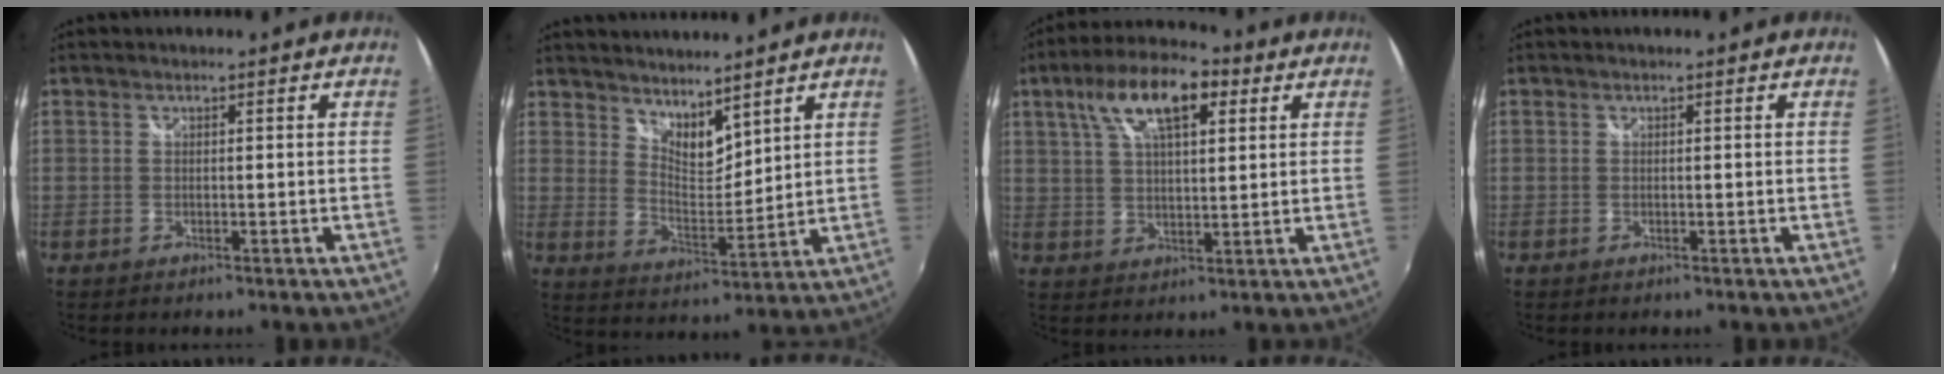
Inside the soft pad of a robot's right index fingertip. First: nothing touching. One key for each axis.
{"total": 7.4, "fx": 6.3, "fy": 2.4, "fz": 3.0, "tx": -0.040, "ty": -0.006, "tz": 0.113}
{"total": 12.8, "fx": 6.0, "fy": 5.1, "fz": 10.1, "tx": -0.183, "ty": 0.030, "tz": 0.099}
{"total": 0.0}